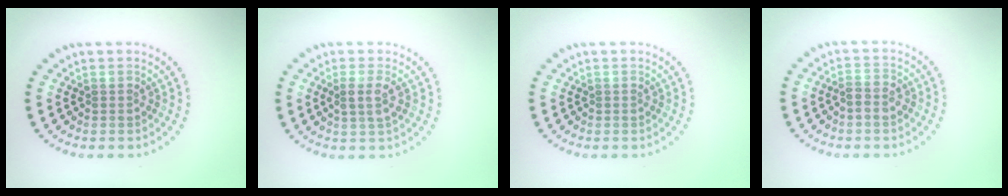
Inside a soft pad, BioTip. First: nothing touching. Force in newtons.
{"total": 1.7, "press": 1.7, "slide": 0.4}
{"total": 0.0}
{"total": 1.7, "press": 1.6, "slide": 0.6}